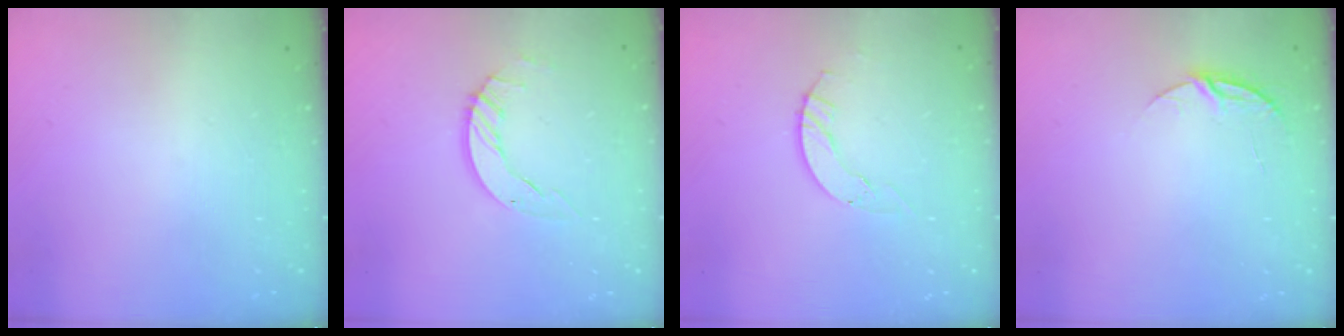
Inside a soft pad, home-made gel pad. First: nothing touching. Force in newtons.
{"total": 5.9, "press": 5.9, "slide": 0.4}
{"total": 4.0, "press": 4.0, "slide": 0.4}
{"total": 5.6, "press": 5.5, "slide": 0.6}